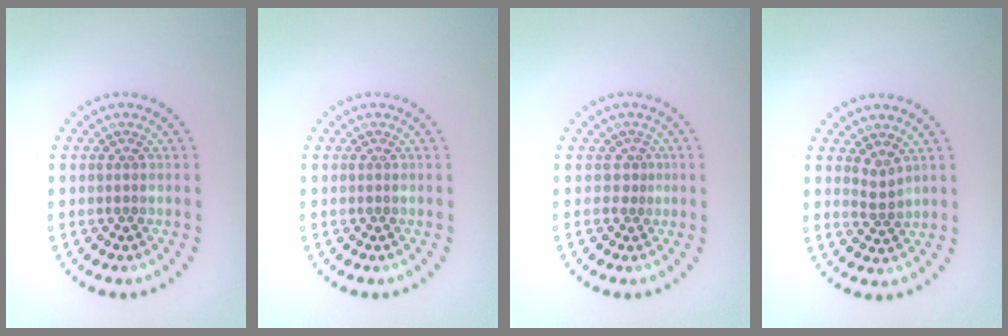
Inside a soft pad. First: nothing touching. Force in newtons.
{"total": 0.0}
{"total": 0.9, "press": 0.3, "slide": 0.8}
{"total": 1.5, "press": 1.0, "slide": 1.1}